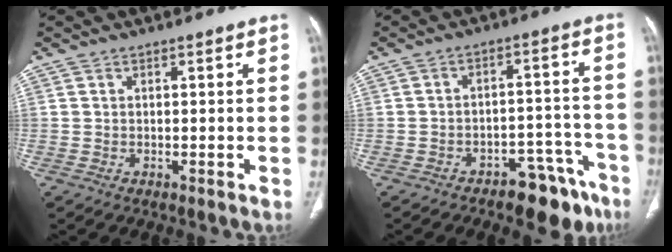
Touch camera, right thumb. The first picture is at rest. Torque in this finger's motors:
{"motor_torque": [1.14, 1.29, -0.16, -0.06, 0.11]}